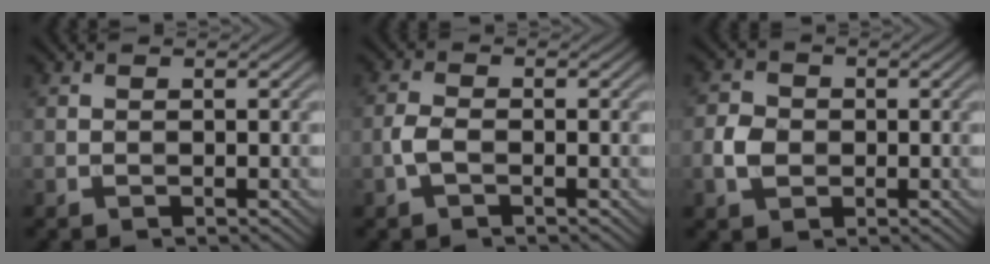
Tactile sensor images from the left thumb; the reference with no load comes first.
{"total": 2.3, "force": [-0.9, 1.0, 1.8], "torque": [-0.045, 0.001, -0.025]}
{"total": 3.3, "force": [-0.7, 2.7, 1.7], "torque": [-0.042, 0.000, -0.016]}